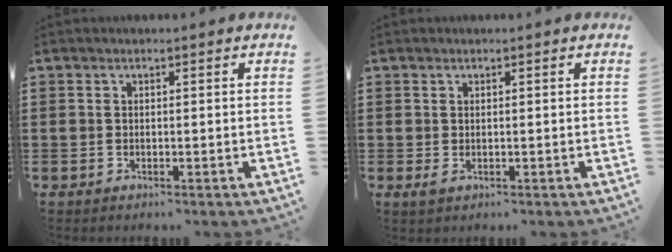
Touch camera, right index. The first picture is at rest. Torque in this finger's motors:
{"motor_torque": [-0.24, 0.87, -0.25, -0.03]}